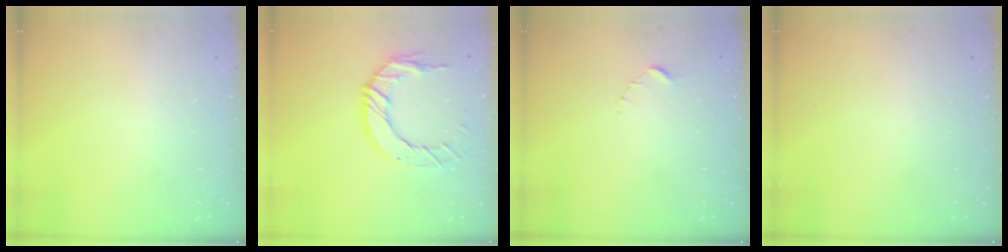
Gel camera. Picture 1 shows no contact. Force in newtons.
{"total": 12.3, "press": 12.3, "slide": 1.2}
{"total": 1.5, "press": 1.5, "slide": 0.2}
{"total": 0.0}